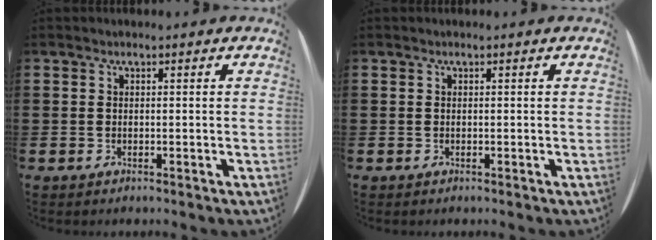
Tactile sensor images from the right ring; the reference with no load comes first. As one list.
[{"total": 0.0}]